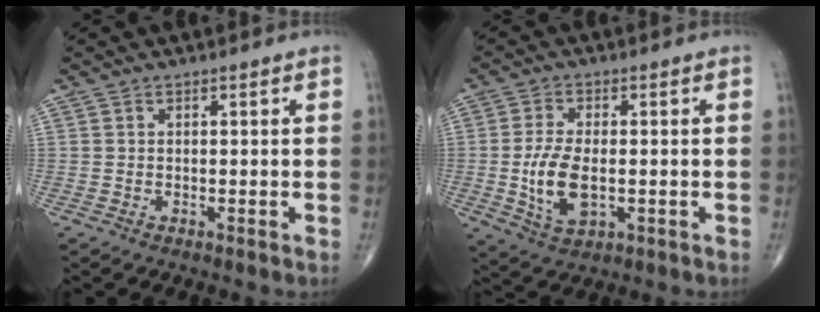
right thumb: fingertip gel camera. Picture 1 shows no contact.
{"total": 8.8, "force": [-1.1, 4.4, 7.5], "torque": [-0.150, -0.007, -0.018]}